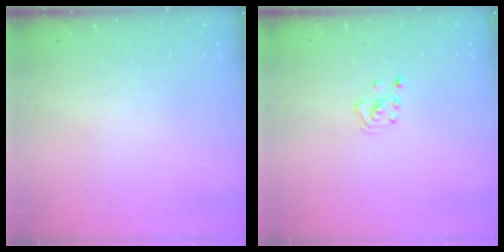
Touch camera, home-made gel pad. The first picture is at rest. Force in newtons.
{"total": 2.8, "press": 2.6, "slide": 1.0}